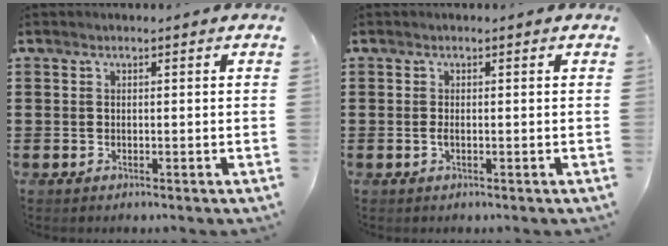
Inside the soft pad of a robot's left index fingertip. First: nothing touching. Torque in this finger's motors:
{"motor_torque": [0.35, 0.41, 0.14, 0.01]}